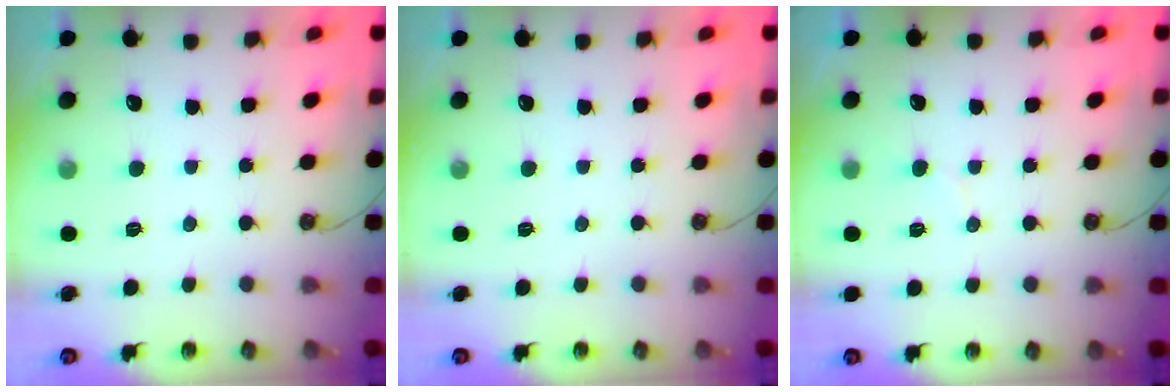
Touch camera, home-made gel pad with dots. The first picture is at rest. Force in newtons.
{"total": 0.0}
{"total": 2.7, "press": 2.7, "slide": 0.2}